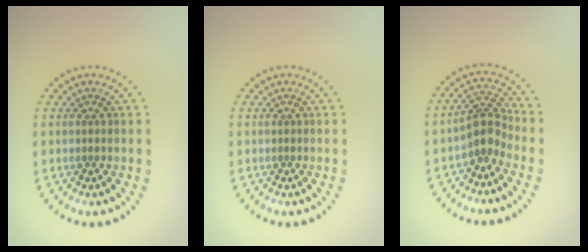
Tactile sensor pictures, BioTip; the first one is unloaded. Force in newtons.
{"total": 0.0}
{"total": 2.9, "press": 2.2, "slide": 1.9}